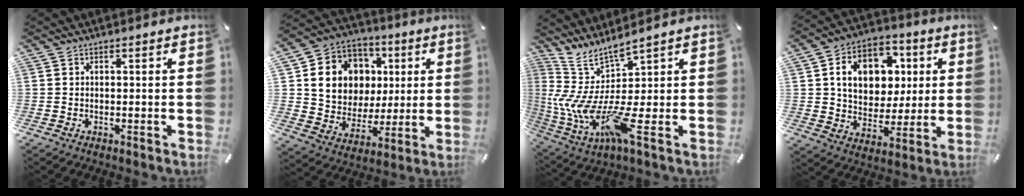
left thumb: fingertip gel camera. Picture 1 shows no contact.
{"total": 13.7, "force": [3.2, 12.5, 4.6], "torque": [-0.086, -0.010, 0.070]}
{"total": 13.5, "force": [-1.4, 1.6, 13.3], "torque": [-0.299, -0.058, -0.040]}
{"total": 13.9, "force": [3.4, 11.4, 7.3], "torque": [-0.110, 0.001, 0.068]}